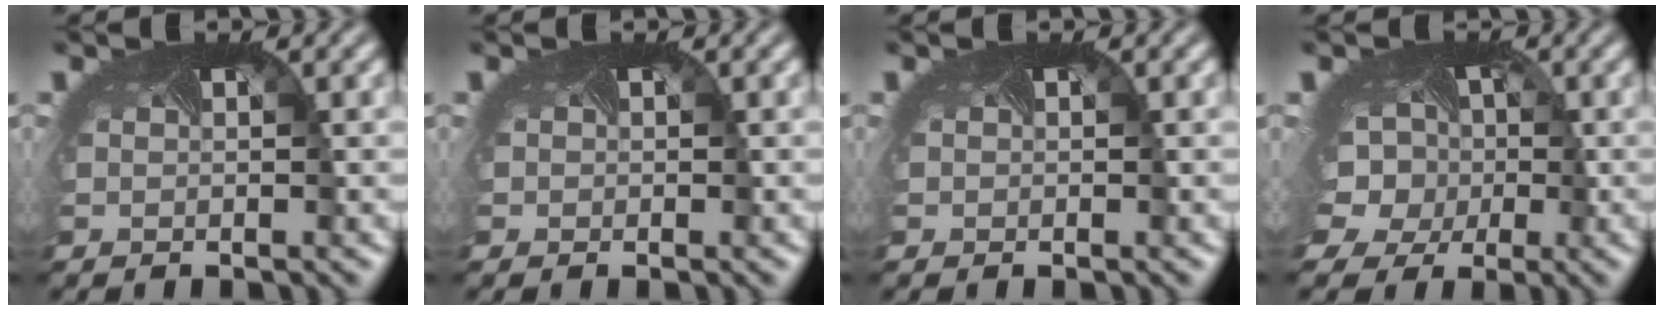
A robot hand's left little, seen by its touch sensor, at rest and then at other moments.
{"total": 1.0, "force": [-0.1, 1.0, 0.1], "torque": [0.002, -0.001, -0.003]}
{"total": 0.6, "force": [-0.1, 0.6, 0.0], "torque": [0.003, -0.001, -0.002]}
{"total": 8.3, "force": [-0.4, 7.1, 4.2], "torque": [-0.072, -0.004, -0.025]}